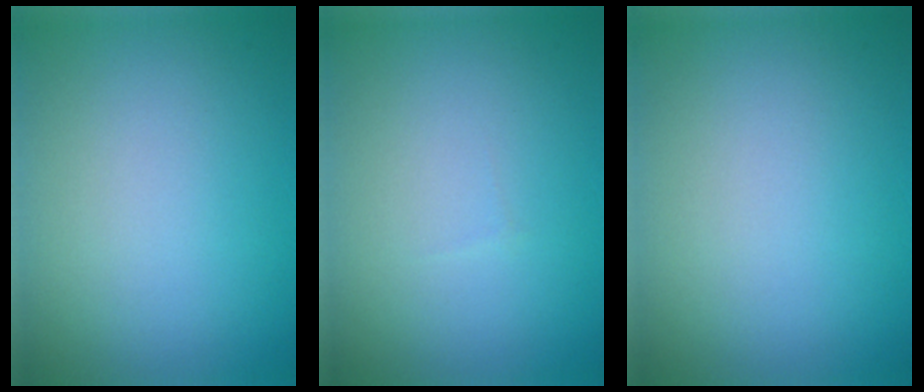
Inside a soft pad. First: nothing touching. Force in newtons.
{"total": 0.0}
{"total": 0.0}